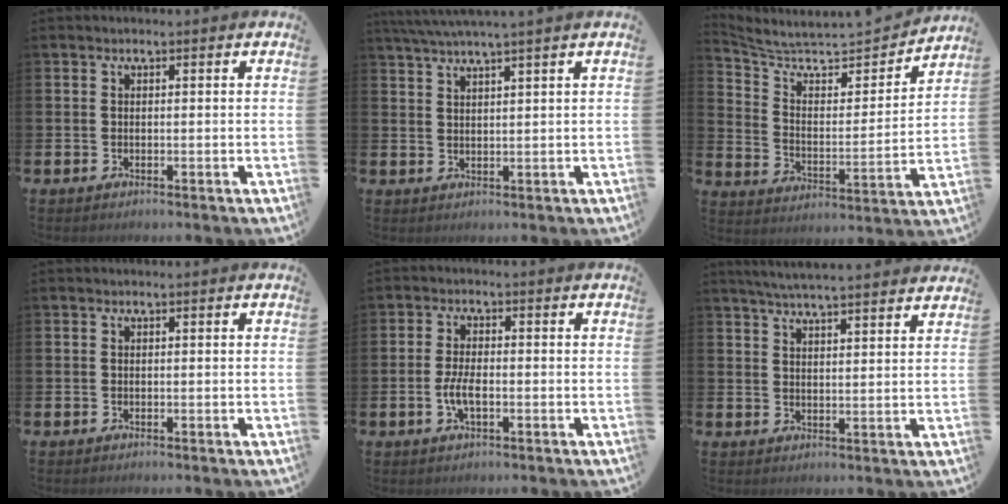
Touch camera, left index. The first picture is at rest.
{"total": 3.6, "force": [3.3, -0.9, 1.3], "torque": [-0.033, -0.005, 0.059]}
{"total": 6.3, "force": [5.8, 1.6, 1.8], "torque": [-0.072, -0.056, 0.091]}
{"total": 0.0}
{"total": 3.5, "force": [-1.0, 1.4, 3.1], "torque": [-0.056, -0.002, -0.020]}
{"total": 5.1, "force": [5.0, -0.3, 0.9], "torque": [-0.034, -0.024, 0.090]}